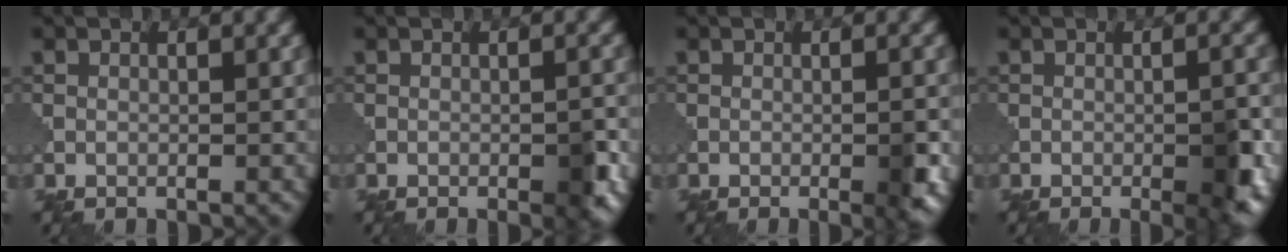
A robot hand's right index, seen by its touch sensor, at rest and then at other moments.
{"total": 2.5, "force": [-1.1, 0.6, 2.2], "torque": [-0.036, 0.002, -0.017]}
{"total": 2.6, "force": [-1.0, 0.6, 2.4], "torque": [-0.037, 0.000, -0.014]}
{"total": 4.7, "force": [-1.6, 1.1, 4.2], "torque": [-0.066, -0.002, -0.019]}